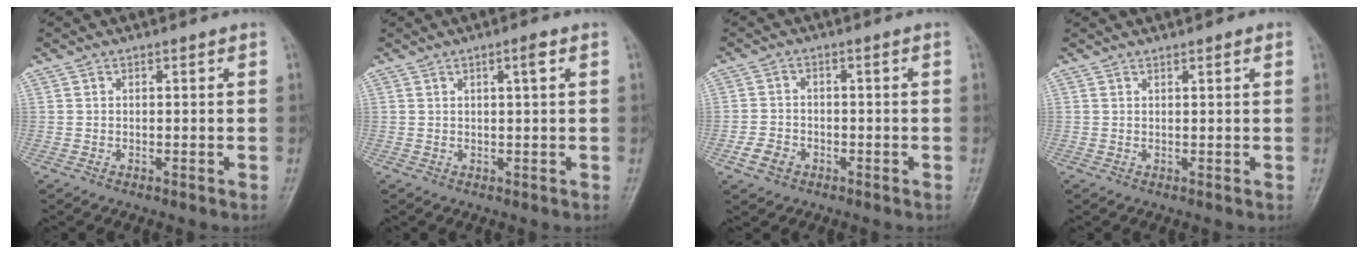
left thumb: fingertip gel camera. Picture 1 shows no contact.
{"total": 2.2, "force": [0.9, 0.2, 2.0], "torque": [-0.033, 0.000, 0.014]}
{"total": 4.0, "force": [-2.0, 2.9, 1.7], "torque": [-0.029, 0.012, -0.036]}
{"total": 1.7, "force": [1.1, 0.5, 1.2], "torque": [-0.016, 0.000, 0.013]}